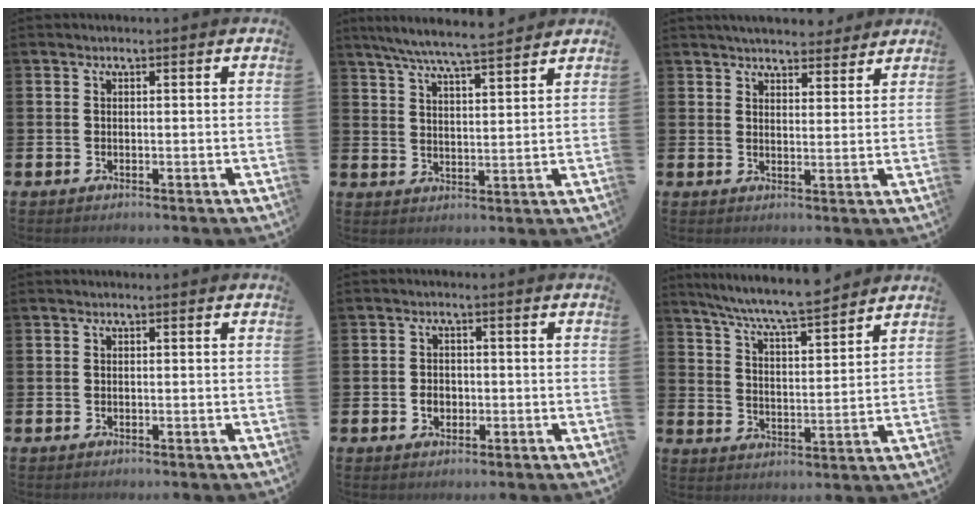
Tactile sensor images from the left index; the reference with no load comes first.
{"total": 7.0, "force": [6.6, 0.1, 2.4], "torque": [-0.059, -0.036, 0.116]}
{"total": 4.7, "force": [4.6, 0.9, 0.4], "torque": [-0.007, -0.023, 0.082]}
{"total": 0.0}
{"total": 2.1, "force": [-0.5, 1.7, 1.1], "torque": [-0.013, 0.001, -0.014]}
{"total": 7.5, "force": [7.2, 0.0, 2.1], "torque": [-0.069, -0.049, 0.125]}